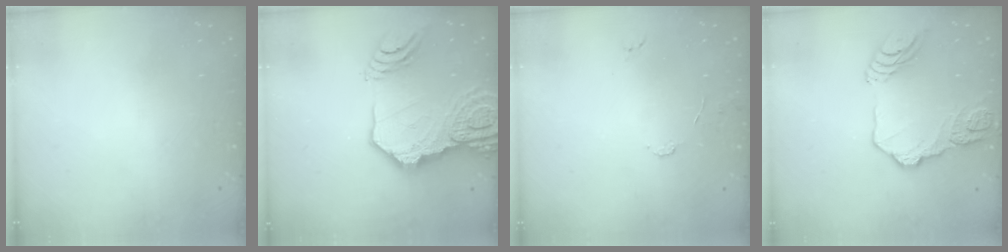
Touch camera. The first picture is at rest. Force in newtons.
{"total": 24.2, "press": 24.0, "slide": 2.6}
{"total": 7.2, "press": 7.1, "slide": 0.7}
{"total": 16.3, "press": 16.2, "slide": 1.9}